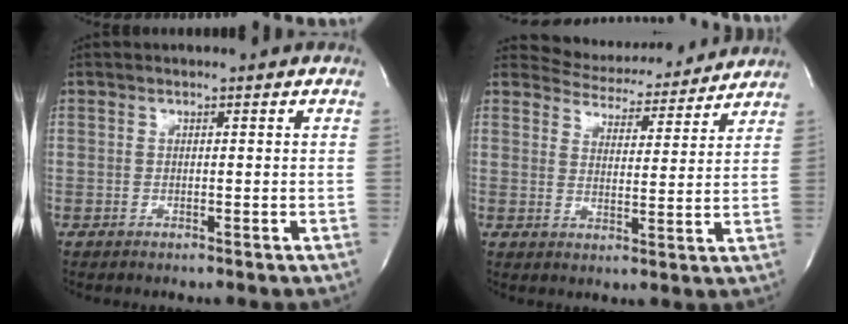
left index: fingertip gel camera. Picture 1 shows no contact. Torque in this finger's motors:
{"motor_torque": [0.13, -0.13, -0.16, -0.06]}